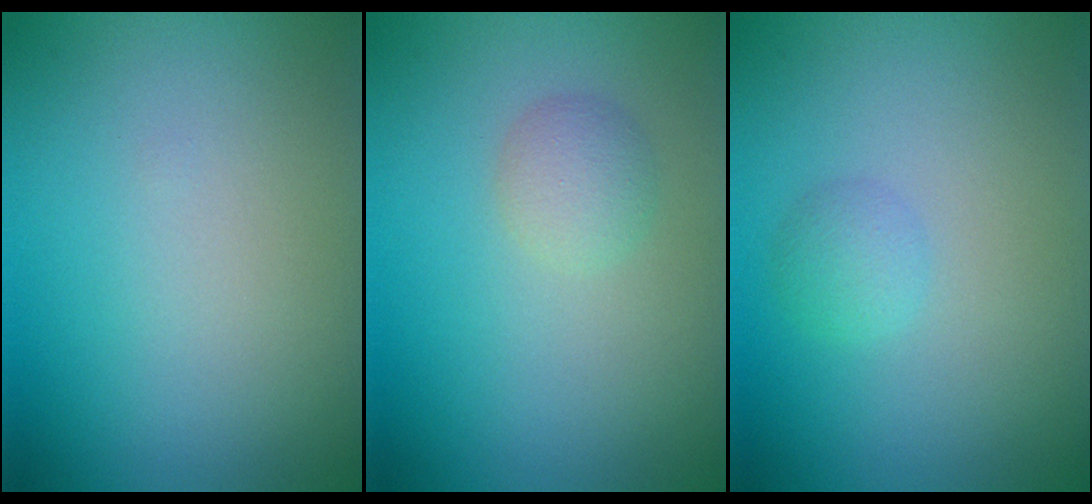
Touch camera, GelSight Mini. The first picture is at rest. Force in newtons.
{"total": 1.7, "press": 1.7, "slide": 0.1}
{"total": 1.3, "press": 1.3, "slide": 0.0}